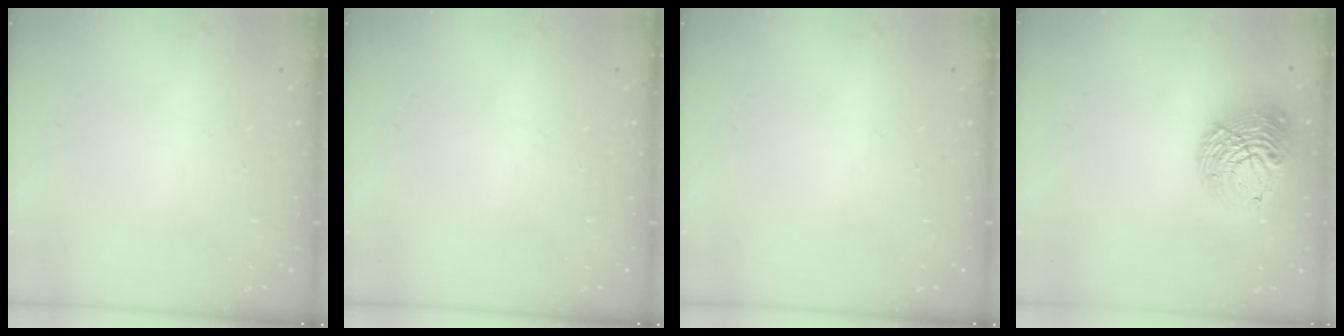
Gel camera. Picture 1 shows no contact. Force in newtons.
{"total": 0.0}
{"total": 0.0}
{"total": 13.1, "press": 13.0, "slide": 1.4}